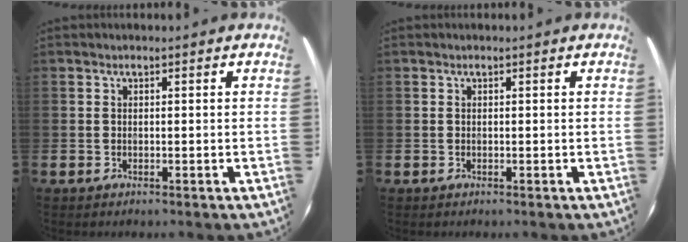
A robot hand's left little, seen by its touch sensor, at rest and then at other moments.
{"total": 0.0}